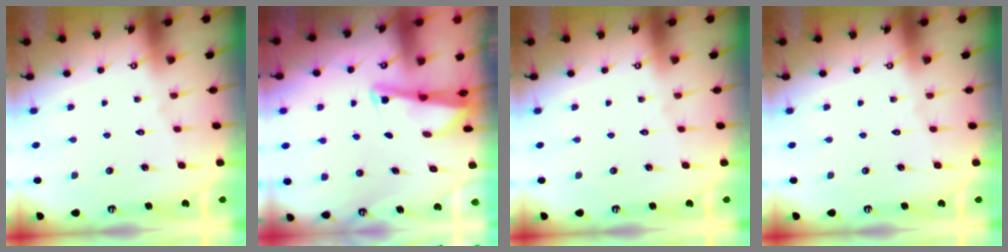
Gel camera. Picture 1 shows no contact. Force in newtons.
{"total": 2.6, "press": 2.6, "slide": 0.1}
{"total": 0.0}
{"total": 0.0}